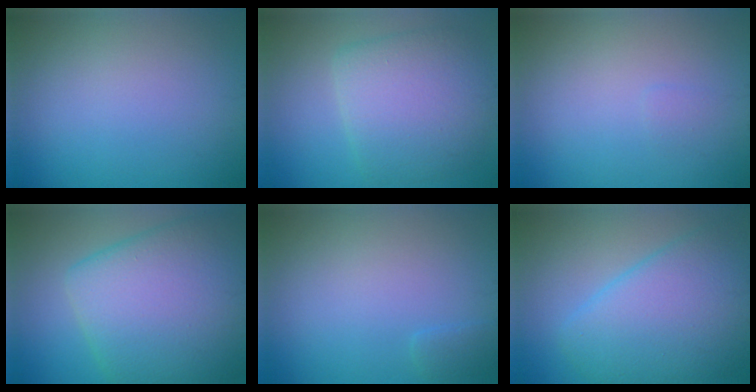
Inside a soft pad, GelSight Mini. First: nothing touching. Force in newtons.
{"total": 7.1, "press": 7.1, "slide": 0.5}
{"total": 0.5, "press": 0.5, "slide": 0.0}
{"total": 12.9, "press": 12.9, "slide": 0.4}
{"total": 0.9, "press": 0.9, "slide": 0.1}
{"total": 8.6, "press": 8.6, "slide": 0.3}